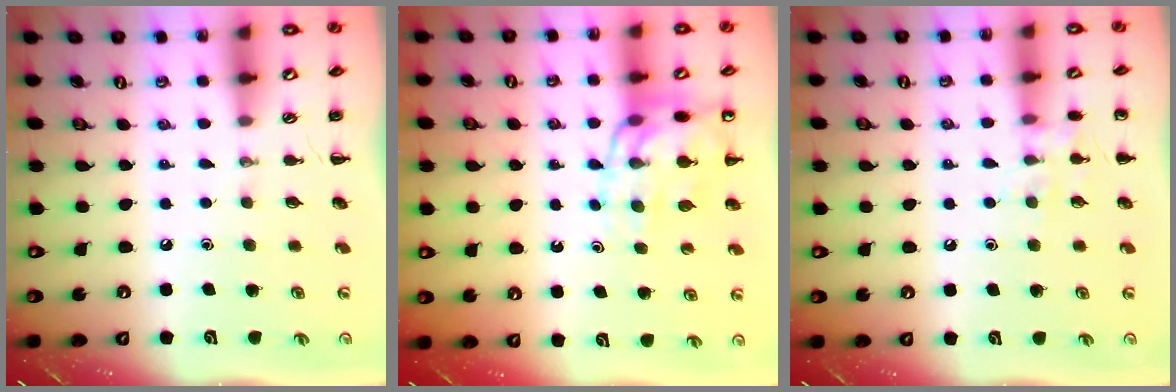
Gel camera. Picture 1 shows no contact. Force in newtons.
{"total": 12.7, "press": 12.4, "slide": 2.9}
{"total": 7.8, "press": 7.8, "slide": 0.7}